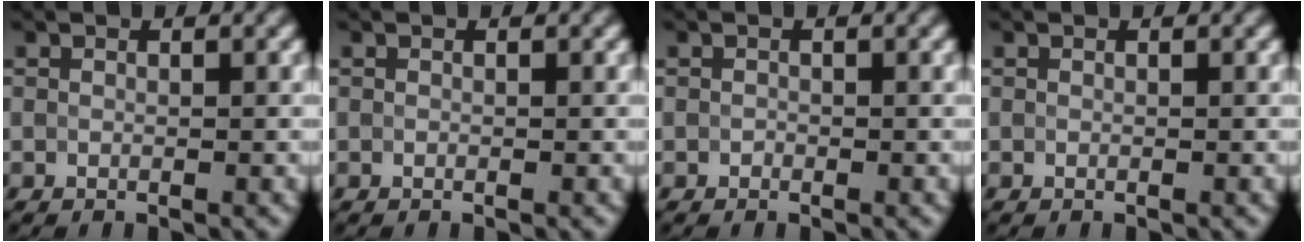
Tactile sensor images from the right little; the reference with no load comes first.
{"total": 0.0}
{"total": 0.8, "force": [-0.7, 0.0, -0.5], "torque": [0.002, 0.002, -0.006]}
{"total": 0.0}